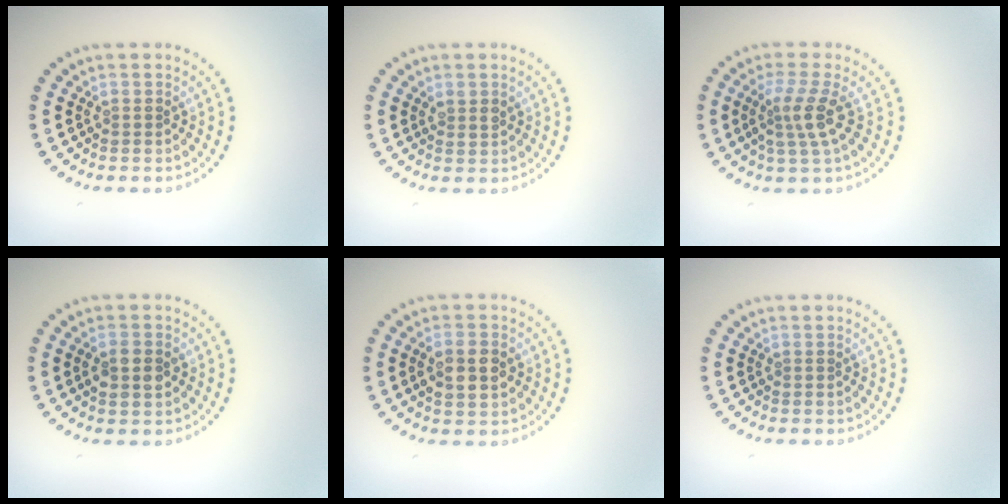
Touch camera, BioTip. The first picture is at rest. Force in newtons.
{"total": 1.0, "press": 0.9, "slide": 0.5}
{"total": 2.9, "press": 2.2, "slide": 1.9}
{"total": 2.1, "press": 2.1, "slide": 0.2}
{"total": 2.8, "press": 2.8, "slide": 0.2}
{"total": 0.0}